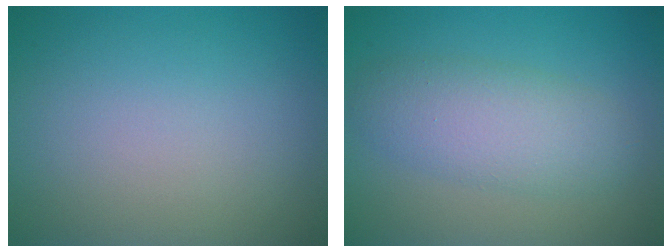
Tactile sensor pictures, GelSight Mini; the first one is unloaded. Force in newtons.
{"total": 5.3, "press": 5.3, "slide": 0.1}